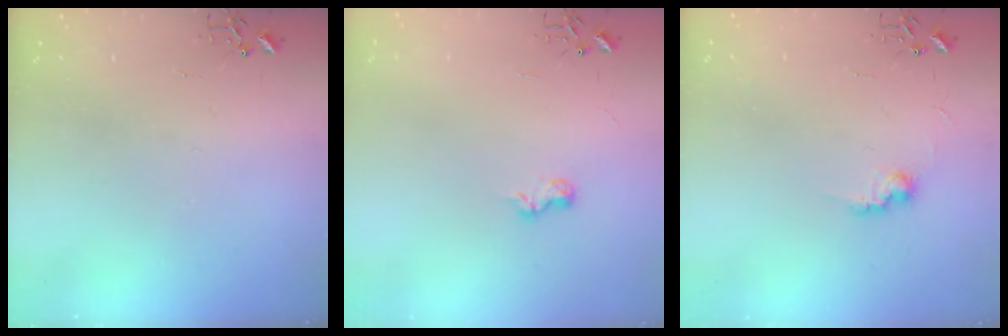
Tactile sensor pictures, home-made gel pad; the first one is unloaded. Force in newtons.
{"total": 6.3, "press": 6.3, "slide": 0.8}
{"total": 7.5, "press": 7.4, "slide": 0.3}